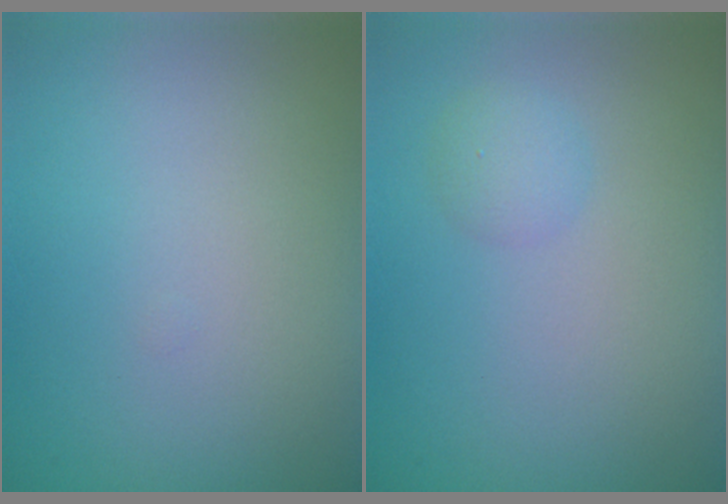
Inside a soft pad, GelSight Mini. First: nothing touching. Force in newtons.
{"total": 1.5, "press": 1.5, "slide": 0.0}